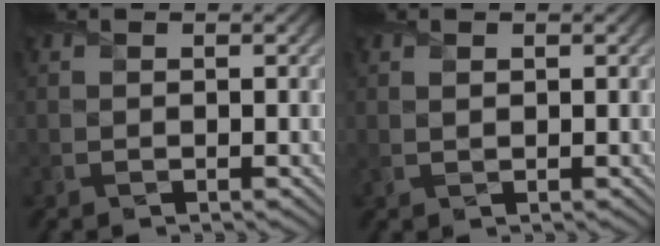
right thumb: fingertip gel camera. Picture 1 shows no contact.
{"total": 0.8, "force": [0.4, 0.4, 0.4], "torque": [-0.014, -0.003, 0.011]}